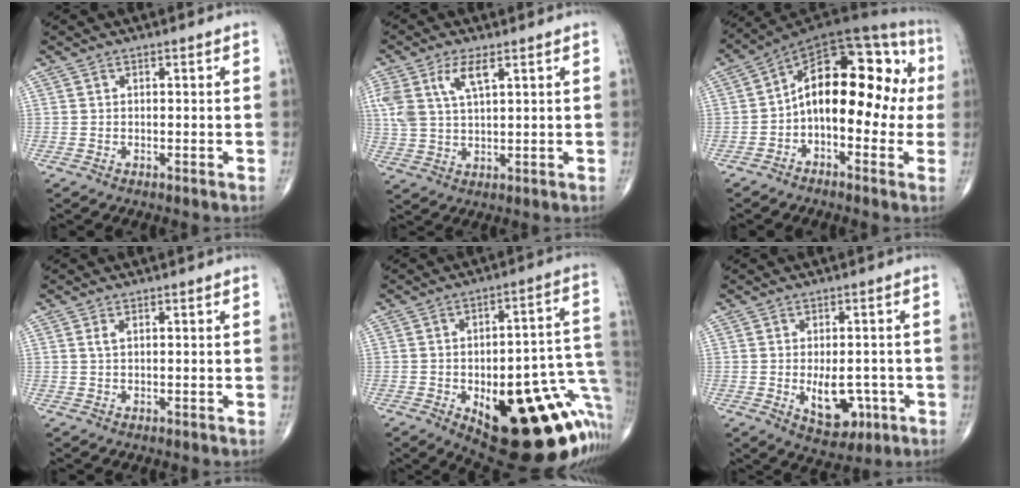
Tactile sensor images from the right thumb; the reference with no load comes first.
{"total": 7.8, "force": [3.5, 3.2, 6.2], "torque": [-0.139, -0.003, 0.074]}
{"total": 18.9, "force": [-0.4, 10.2, 15.9], "torque": [-0.199, 0.057, -0.018]}
{"total": 1.1, "force": [0.4, 0.4, 0.9], "torque": [-0.024, 0.005, 0.009]}
{"total": 29.8, "force": [-10.4, 11.8, 25.3], "torque": [-0.225, 0.050, -0.117]}
{"total": 8.0, "force": [-1.9, 4.5, 6.3], "torque": [-0.068, -0.002, -0.013]}